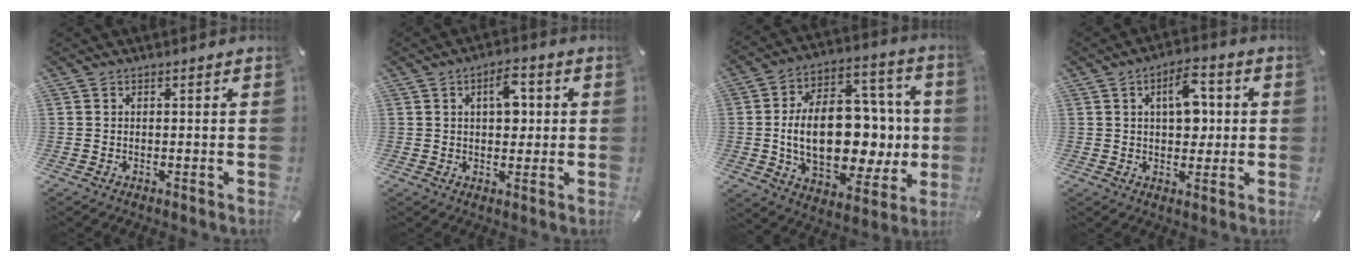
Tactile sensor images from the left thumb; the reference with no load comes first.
{"total": 6.7, "force": [1.6, 3.9, 5.2], "torque": [-0.065, -0.003, 0.019]}
{"total": 23.2, "force": [-1.1, 14.6, 18.0], "torque": [-0.308, -0.014, -0.009]}
{"total": 9.2, "force": [2.0, 5.5, 7.1], "torque": [-0.098, 0.001, 0.030]}